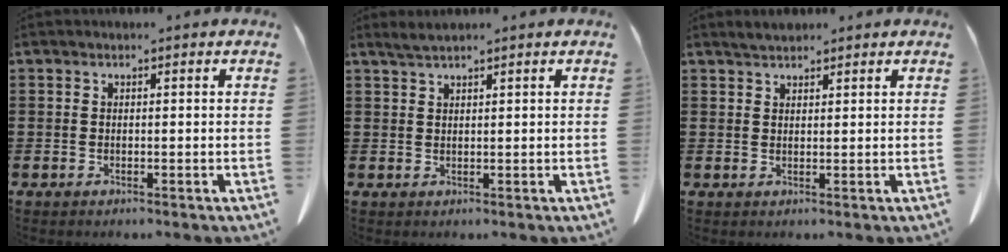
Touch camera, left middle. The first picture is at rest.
{"total": 1.6, "force": [1.3, 0.0, 0.8], "torque": [-0.019, 0.000, 0.025]}
{"total": 1.7, "force": [1.6, 0.4, 0.4], "torque": [-0.011, 0.003, 0.032]}